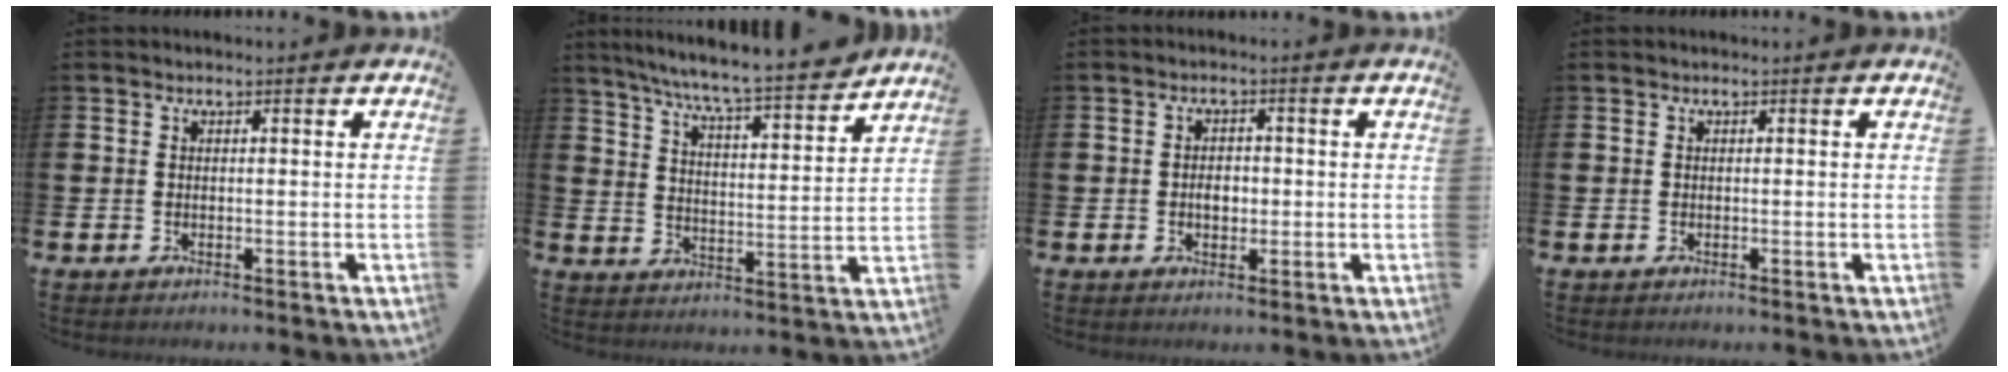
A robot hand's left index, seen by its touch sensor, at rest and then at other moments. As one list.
[{"total": 8.1, "force": [7.5, -0.1, 3.0], "torque": [-0.082, -0.056, 0.128]}, {"total": 2.5, "force": [-0.3, 1.7, 1.7], "torque": [-0.014, -0.002, -0.011]}, {"total": 0.0}]